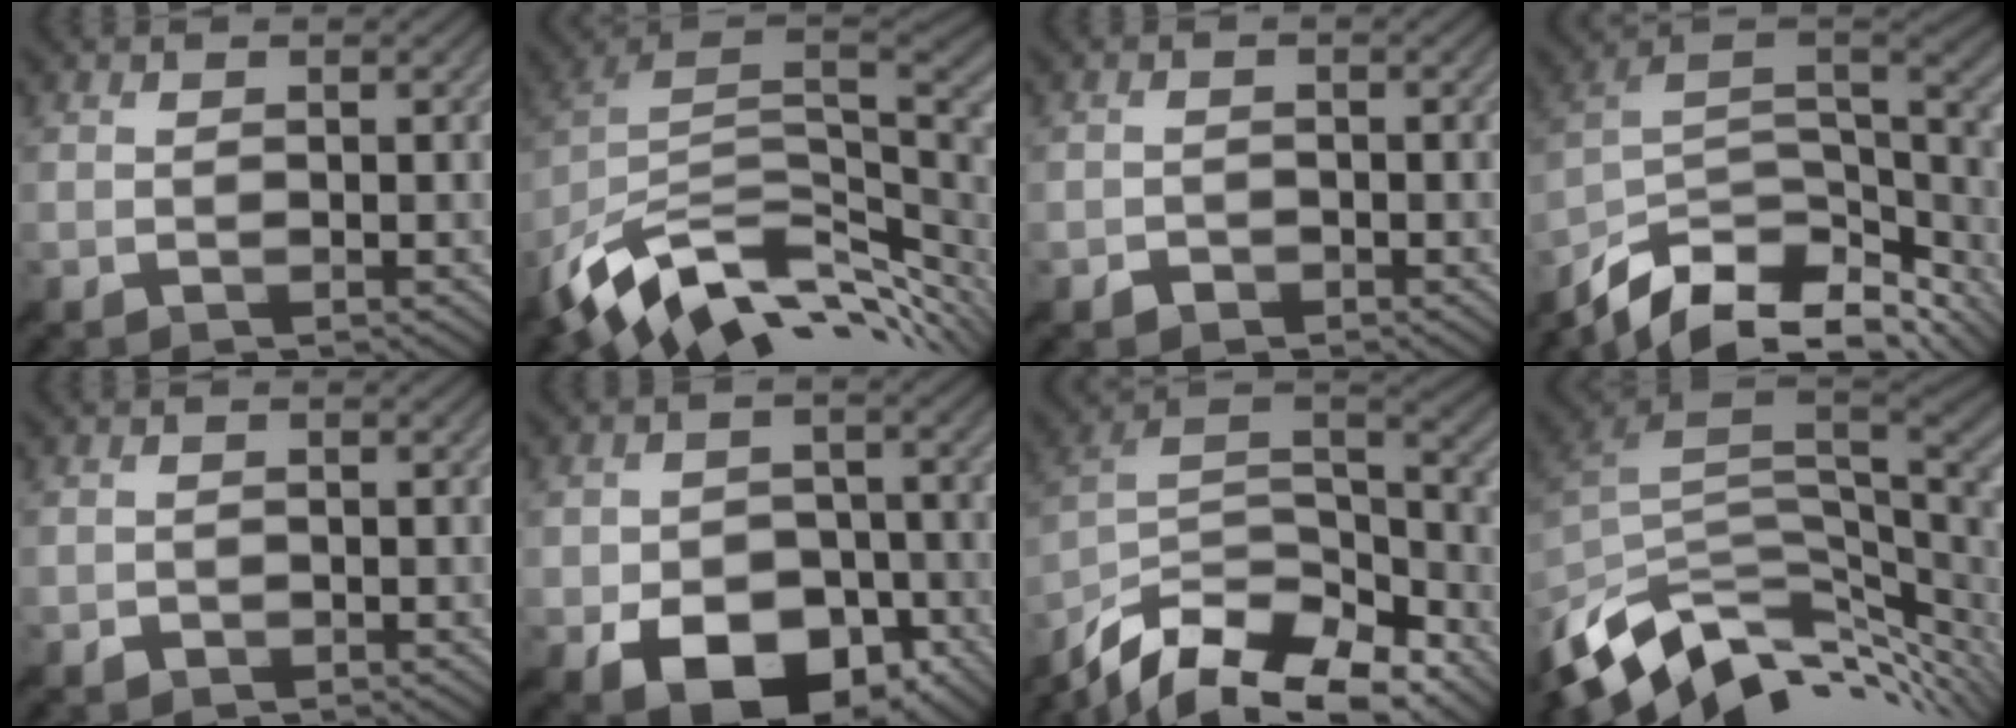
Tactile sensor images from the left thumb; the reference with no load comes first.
{"total": 14.3, "force": [-5.1, 8.2, 10.5], "torque": [-0.232, -0.013, -0.092]}
{"total": 1.3, "force": [-0.7, 1.0, 0.2], "torque": [0.000, 0.004, -0.018]}
{"total": 14.3, "force": [-9.3, 6.9, 8.4], "torque": [-0.212, -0.021, -0.146]}
{"total": 0.9, "force": [-0.3, 0.8, 0.1], "torque": [0.002, 0.000, -0.010]}
{"total": 11.4, "force": [-5.3, 7.4, 6.9], "torque": [-0.123, -0.021, -0.089]}
{"total": 16.8, "force": [-12.4, 6.6, 9.2], "torque": [-0.231, -0.023, -0.205]}
{"total": 12.0, "force": [-4.4, 6.4, 9.2], "torque": [-0.198, -0.019, -0.069]}